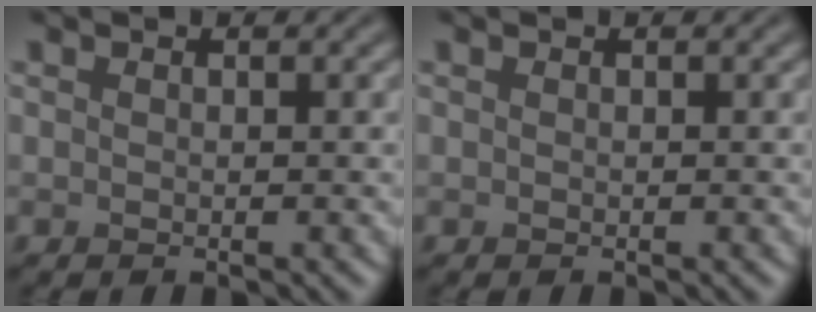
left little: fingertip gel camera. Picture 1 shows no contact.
{"total": 0.0}